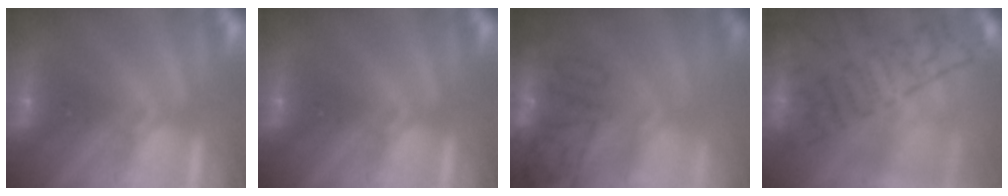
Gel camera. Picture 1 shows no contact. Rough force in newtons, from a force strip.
{"total": 0.0}
{"total": 9.6}
{"total": 8.7}